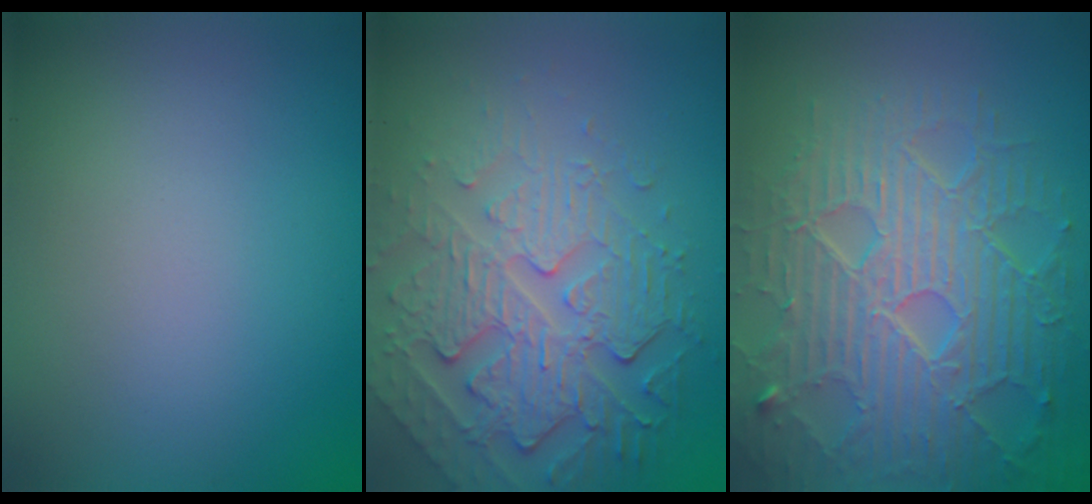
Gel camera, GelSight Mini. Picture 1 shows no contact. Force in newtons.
{"total": 6.0, "press": 4.8, "slide": 3.7}
{"total": 9.0, "press": 6.3, "slide": 6.5}